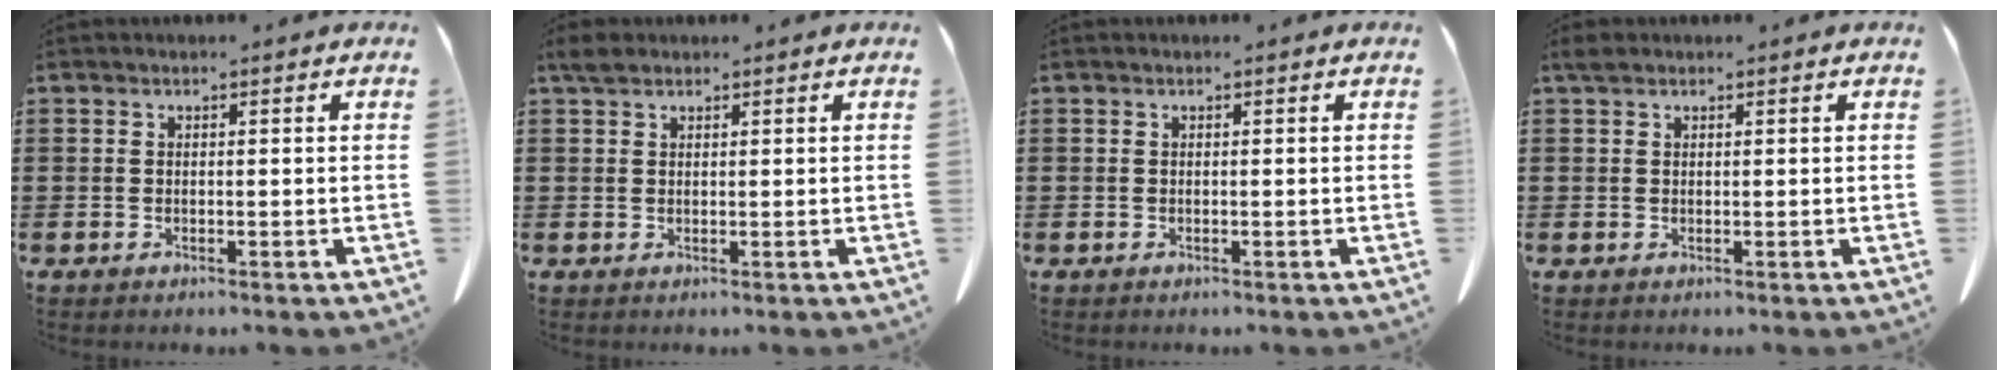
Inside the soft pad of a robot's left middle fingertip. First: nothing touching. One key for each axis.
{"total": 1.9, "fx": 1.5, "fy": 0.9, "fz": 0.7, "tx": -0.018, "ty": 0.003, "tz": 0.029}
{"total": 0.0}
{"total": 1.1, "fx": 0.9, "fy": 0.7, "fz": 0.4, "tx": -0.012, "ty": 0.002, "tz": 0.017}